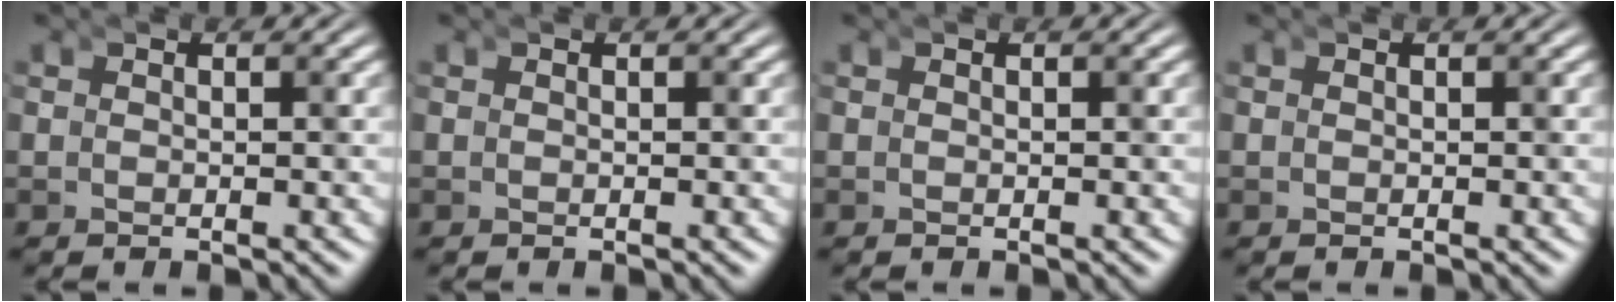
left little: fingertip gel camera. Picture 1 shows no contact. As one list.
[{"total": 0.0}, {"total": 0.0}, {"total": 0.0}]